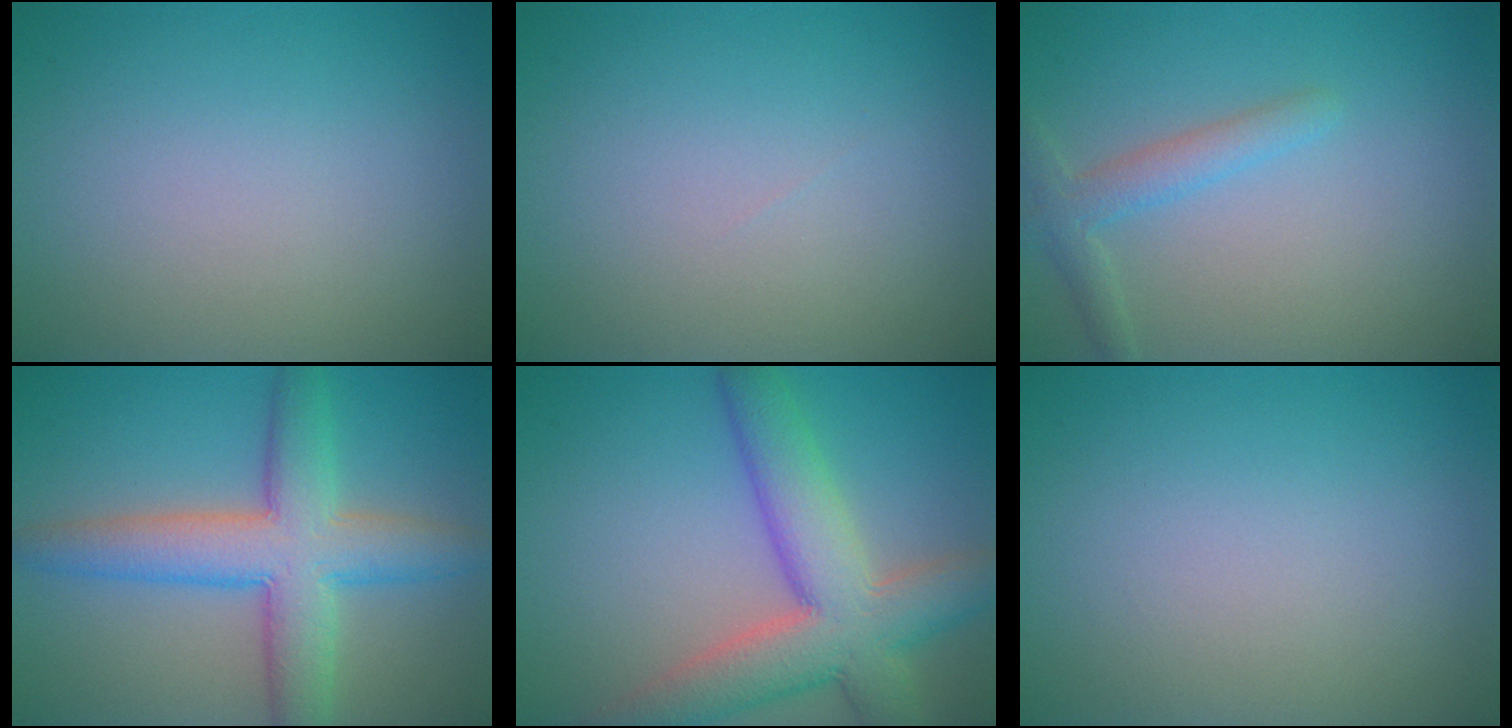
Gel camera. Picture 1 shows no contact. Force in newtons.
{"total": 0.0}
{"total": 2.3, "press": 2.3, "slide": 0.1}
{"total": 7.4, "press": 7.4, "slide": 0.1}
{"total": 8.4, "press": 8.4, "slide": 0.6}
{"total": 0.0}